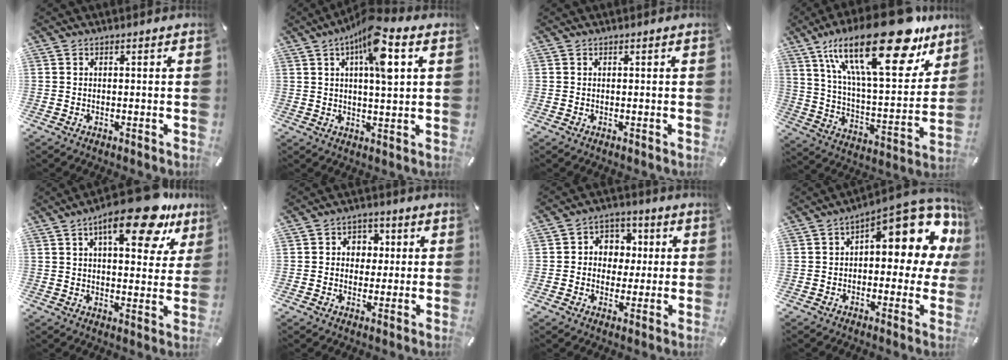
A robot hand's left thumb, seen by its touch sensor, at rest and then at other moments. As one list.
[{"total": 11.3, "force": [4.4, 2.8, 10.0], "torque": [-0.164, -0.008, 0.070]}, {"total": 0.0}, {"total": 29.2, "force": [17.7, 10.3, 20.8], "torque": [-0.364, -0.107, 0.291]}, {"total": 17.4, "force": [10.7, 6.3, 12.2], "torque": [-0.172, -0.052, 0.168]}, {"total": 5.4, "force": [0.1, 5.0, 2.0], "torque": [-0.027, 0.010, -0.004]}, {"total": 6.5, "force": [-0.4, 6.2, 2.0], "torque": [-0.030, 0.009, -0.013]}, {"total": 14.6, "force": [7.0, 6.5, 11.0], "torque": [-0.130, -0.064, 0.112]}]